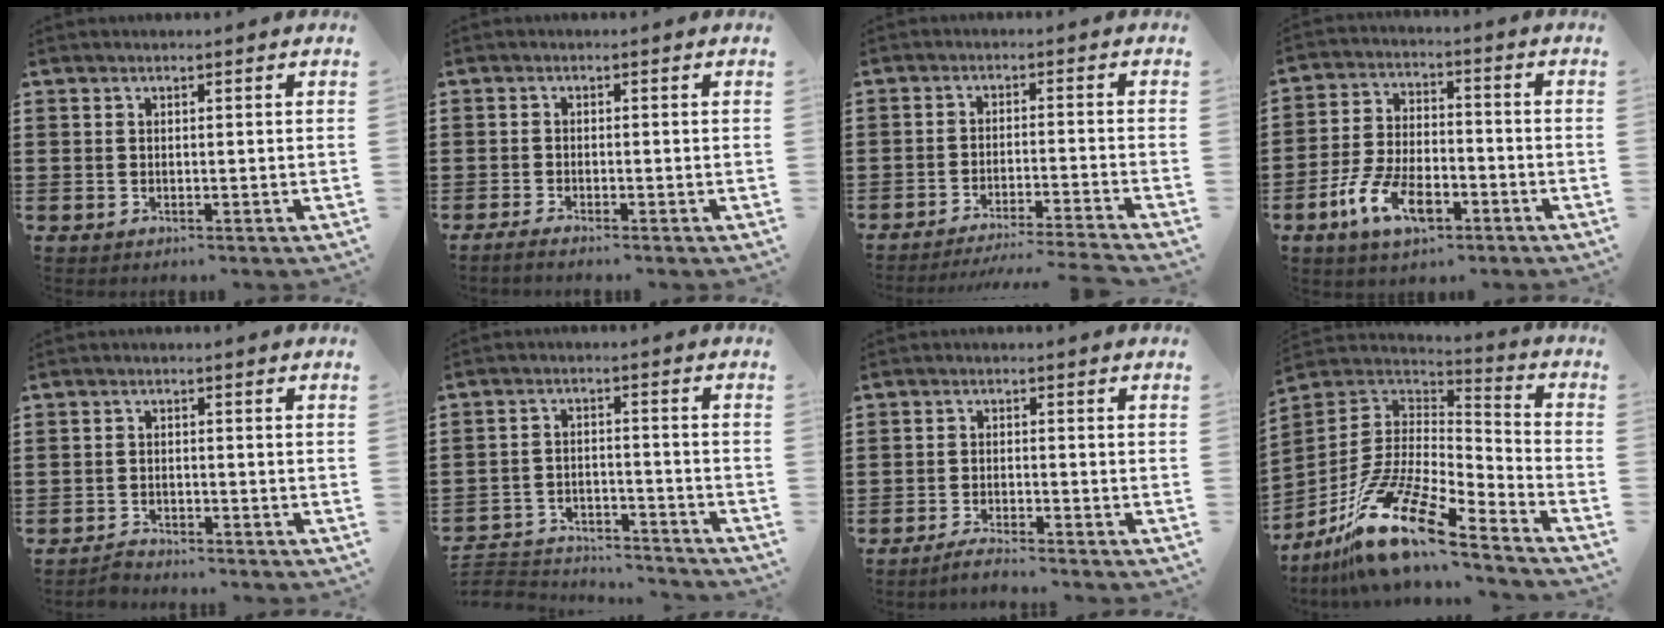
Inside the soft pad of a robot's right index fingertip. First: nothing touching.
{"total": 1.0, "force": [-0.9, -0.1, 0.3], "torque": [-0.004, -0.002, -0.018]}
{"total": 3.6, "force": [-3.3, -0.8, 1.1], "torque": [-0.030, -0.015, -0.071]}
{"total": 9.0, "force": [-4.7, 4.0, 6.6], "torque": [-0.154, -0.003, -0.089]}
{"total": 1.6, "force": [-1.6, 0.3, -0.1], "torque": [-0.004, 0.005, -0.033]}
{"total": 4.2, "force": [-4.1, 0.6, 0.5], "torque": [-0.022, 0.001, -0.087]}
{"total": 2.2, "force": [-2.1, -0.3, 0.6], "torque": [-0.013, 0.000, -0.040]}
{"total": 15.4, "force": [-10.1, 4.3, 10.8], "torque": [-0.228, 0.018, -0.191]}